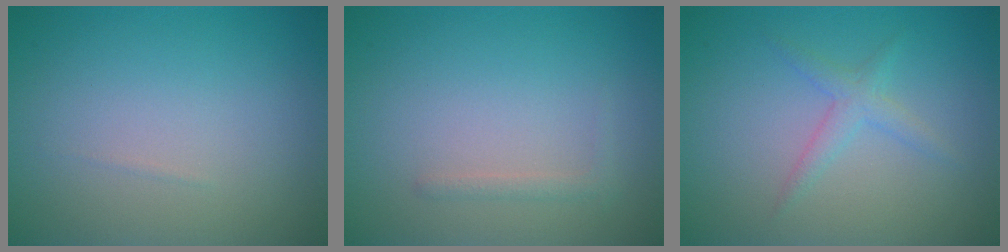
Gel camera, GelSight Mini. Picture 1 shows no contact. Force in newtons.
{"total": 0.8, "press": 0.8, "slide": 0.0}
{"total": 1.0, "press": 1.0, "slide": 0.1}